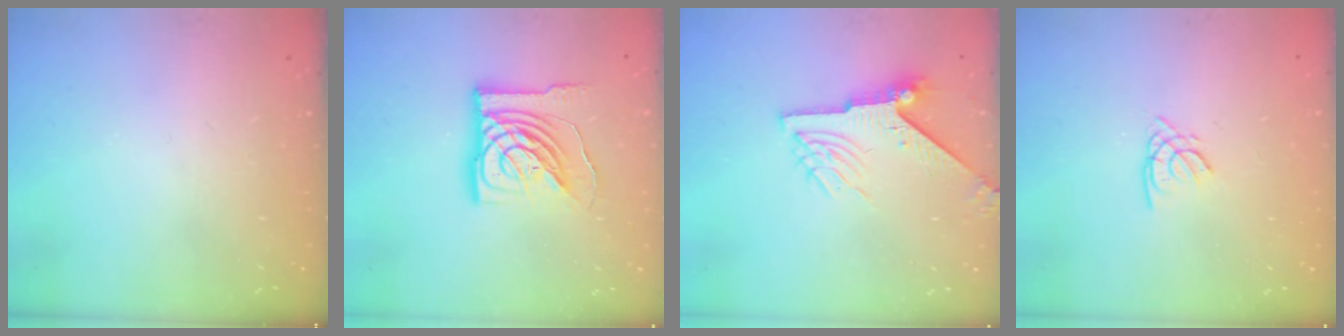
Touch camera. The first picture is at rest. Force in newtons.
{"total": 15.9, "press": 15.7, "slide": 1.9}
{"total": 7.9, "press": 7.9, "slide": 0.8}
{"total": 1.6, "press": 1.6, "slide": 0.2}